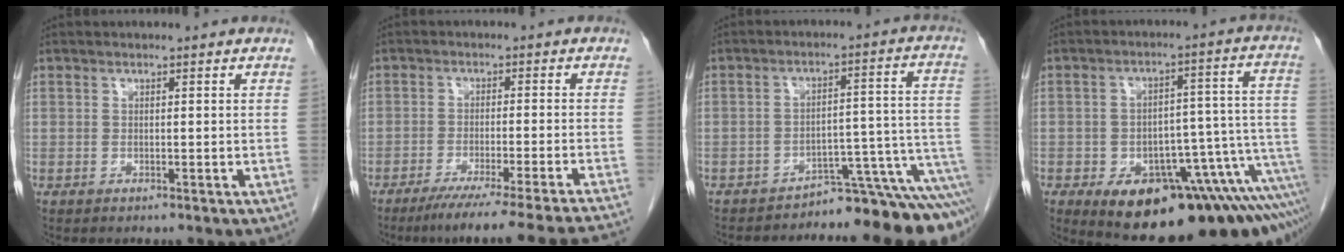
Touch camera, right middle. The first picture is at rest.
{"total": 18.9, "force": [-16.8, -1.7, 8.4], "torque": [-0.073, -0.041, -0.227]}
{"total": 11.6, "force": [-11.0, 0.5, 3.6], "torque": [-0.001, 0.056, -0.149]}
{"total": 21.7, "force": [-12.7, 6.9, 16.2], "torque": [-0.155, 0.034, -0.163]}